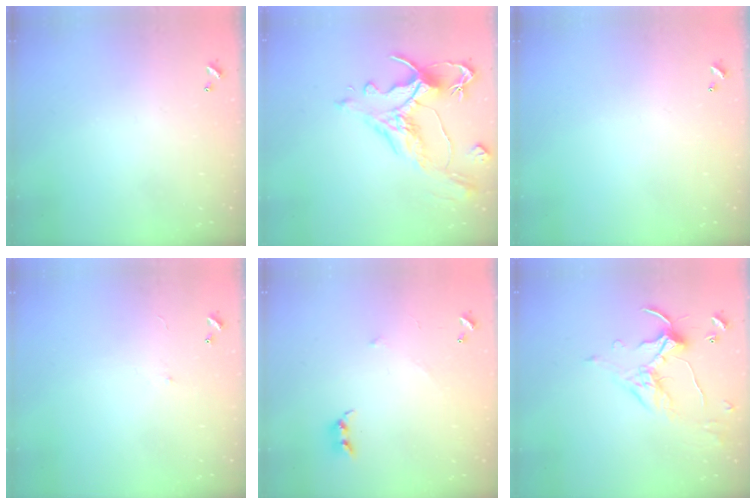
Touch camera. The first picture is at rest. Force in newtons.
{"total": 1.6, "press": 0.8, "slide": 1.4}
{"total": 0.0}
{"total": 0.6, "press": 0.0, "slide": 0.6}
{"total": 4.8, "press": 4.7, "slide": 0.8}
{"total": 1.7, "press": 1.5, "slide": 0.8}